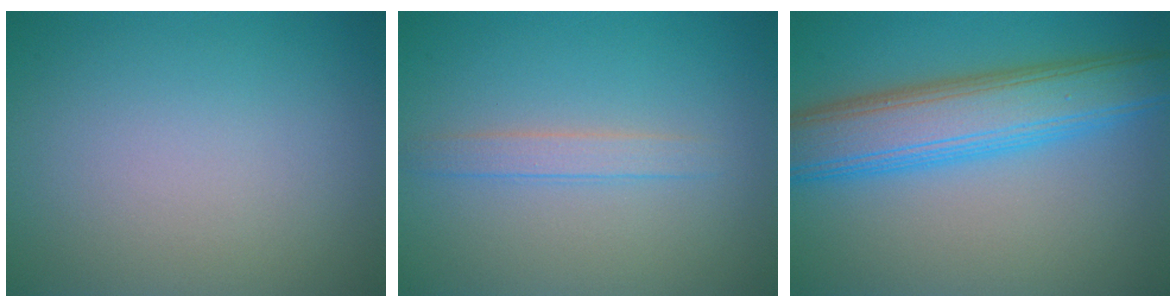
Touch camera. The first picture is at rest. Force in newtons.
{"total": 1.7, "press": 1.7, "slide": 0.1}
{"total": 8.0, "press": 8.0, "slide": 0.0}